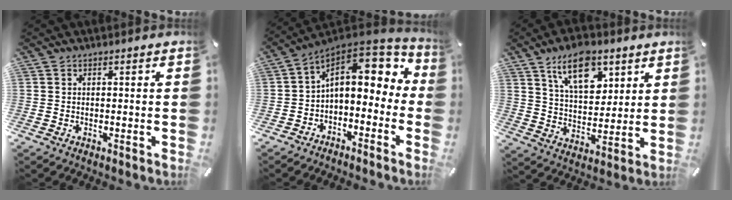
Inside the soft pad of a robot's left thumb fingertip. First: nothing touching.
{"total": 12.3, "force": [2.9, 8.0, 8.8], "torque": [-0.136, -0.018, 0.048]}
{"total": 13.7, "force": [7.7, 7.6, 8.3], "torque": [-0.126, -0.025, 0.134]}